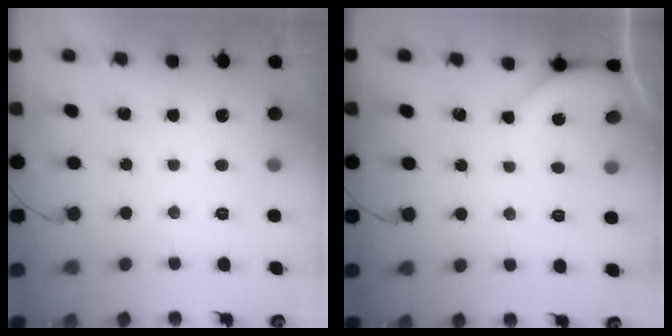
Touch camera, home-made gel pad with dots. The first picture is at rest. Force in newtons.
{"total": 1.3, "press": 1.3, "slide": 0.3}